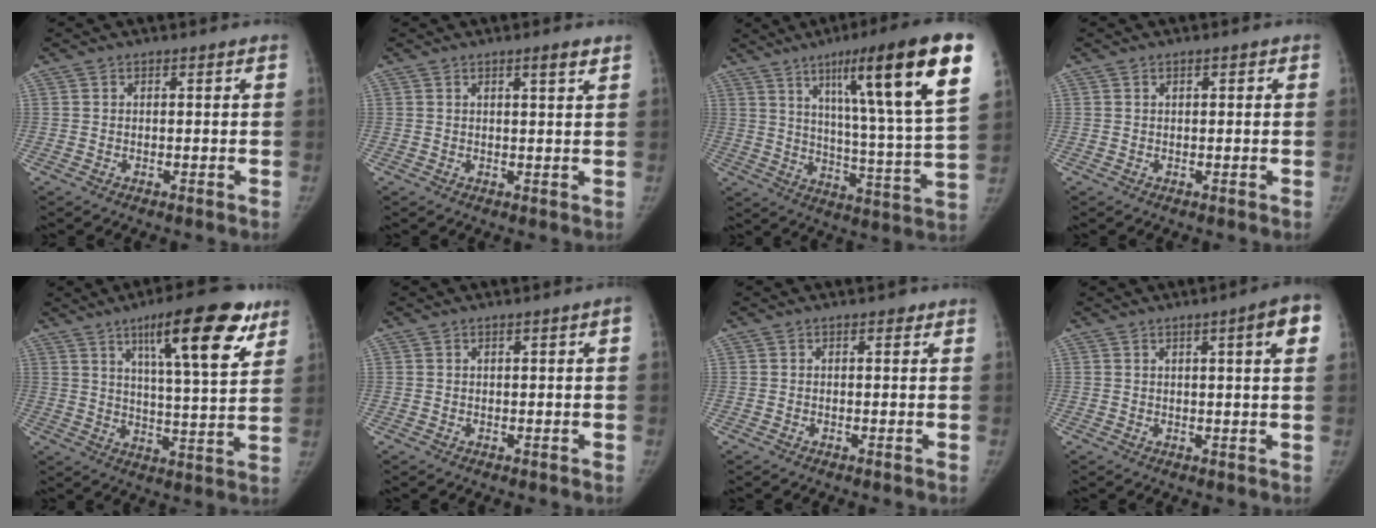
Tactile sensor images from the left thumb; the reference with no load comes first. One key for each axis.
{"total": 2.4, "fx": 1.6, "fy": 0.1, "fz": 1.8, "tx": -0.025, "ty": -0.011, "tz": 0.024}
{"total": 25.0, "fx": 12.2, "fy": 2.6, "fz": 21.7, "tx": -0.308, "ty": -0.033, "tz": 0.186}
{"total": 0.8, "fx": 0.4, "fy": 0.5, "fz": 0.5, "tx": -0.003, "ty": 0.000, "tz": 0.004}
{"total": 18.3, "fx": 10.1, "fy": 4.5, "fz": 14.6, "tx": -0.186, "ty": -0.038, "tz": 0.151}
{"total": 1.1, "fx": 0.2, "fy": 0.2, "fz": 1.1, "tx": -0.019, "ty": 0.009, "tz": 0.004}
{"total": 0.8, "fx": 0.4, "fy": 0.6, "fz": 0.4, "tx": 0.001, "ty": 0.000, "tz": 0.001}
{"total": 6.5, "fx": 2.4, "fy": 0.8, "fz": 6.0, "tx": -0.071, "ty": -0.001, "tz": 0.027}